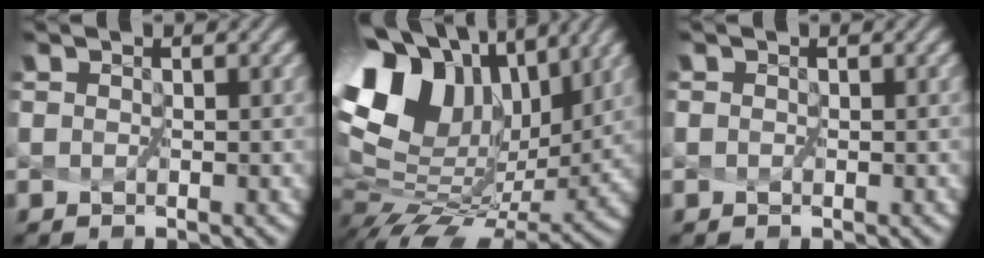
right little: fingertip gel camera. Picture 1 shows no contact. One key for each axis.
{"total": 12.8, "fx": 3.6, "fy": 8.8, "fz": 8.6, "tx": -0.167, "ty": 0.009, "tz": 0.087}
{"total": 0.0}